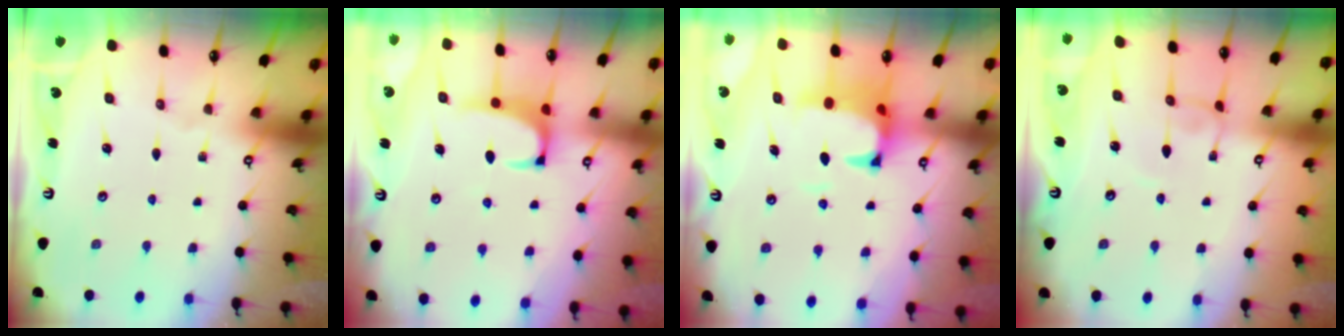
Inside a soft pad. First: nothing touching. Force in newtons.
{"total": 2.0, "press": 1.7, "slide": 1.0}
{"total": 2.6, "press": 2.3, "slide": 1.1}
{"total": 2.9, "press": 2.9, "slide": 0.2}